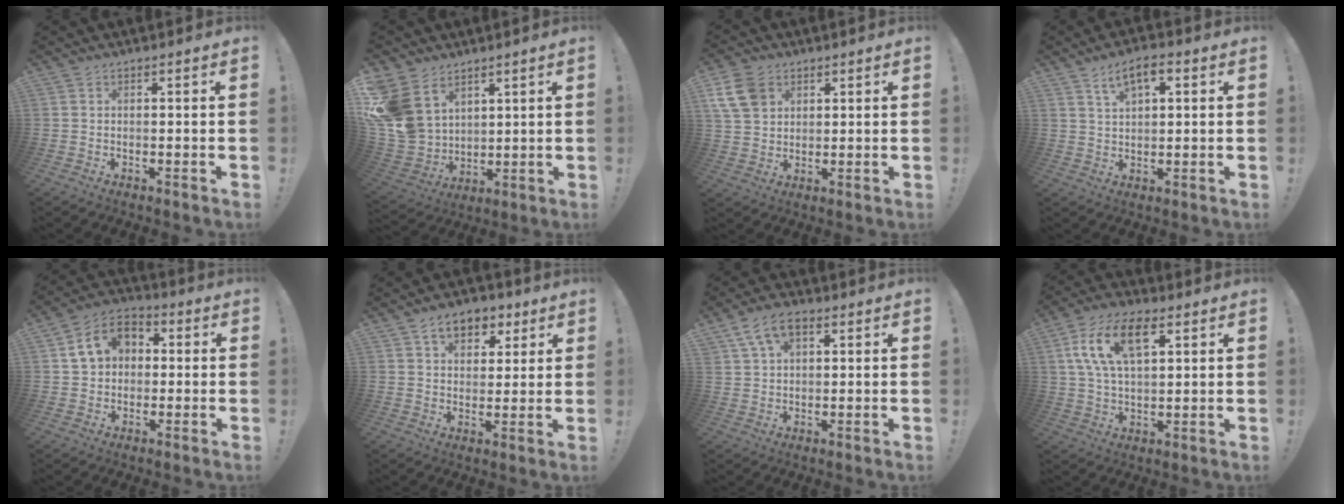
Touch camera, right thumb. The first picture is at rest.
{"total": 14.8, "force": [6.9, 11.2, 6.9], "torque": [-0.160, -0.040, 0.142]}
{"total": 10.4, "force": [4.7, 7.6, 5.4], "torque": [-0.105, -0.012, 0.097]}
{"total": 6.5, "force": [2.8, 3.1, 5.0], "torque": [-0.075, -0.004, 0.048]}
{"total": 10.2, "force": [2.5, 8.3, 5.5], "torque": [-0.092, 0.015, 0.055]}
{"total": 9.4, "force": [4.9, 6.5, 4.8], "torque": [-0.057, -0.021, 0.090]}
{"total": 8.5, "force": [4.0, 5.1, 5.5], "torque": [-0.090, 0.000, 0.077]}
{"total": 14.5, "force": [5.8, 7.4, 11.1], "torque": [-0.205, -0.004, 0.102]}